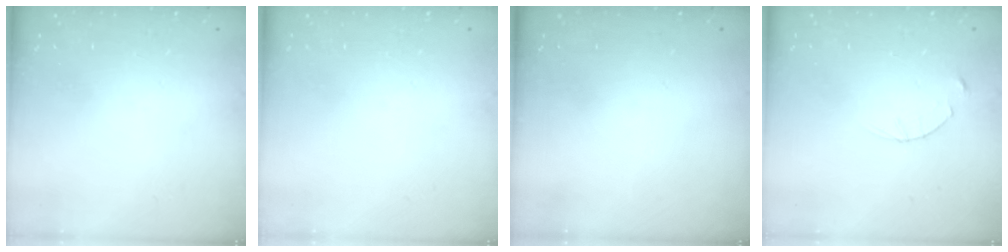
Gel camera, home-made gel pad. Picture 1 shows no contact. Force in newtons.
{"total": 0.0}
{"total": 0.0}
{"total": 2.8, "press": 2.8, "slide": 0.4}